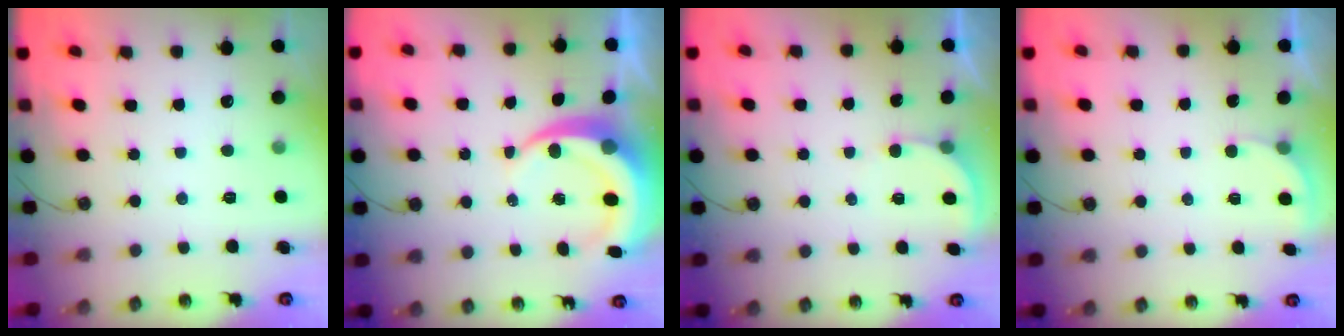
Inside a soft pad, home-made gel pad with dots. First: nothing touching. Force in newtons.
{"total": 9.1, "press": 9.1, "slide": 1.1}
{"total": 2.7, "press": 2.7, "slide": 0.2}
{"total": 1.9, "press": 1.9, "slide": 0.2}